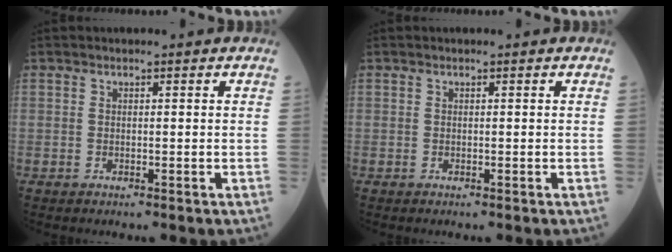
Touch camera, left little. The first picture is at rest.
{"total": 0.0}